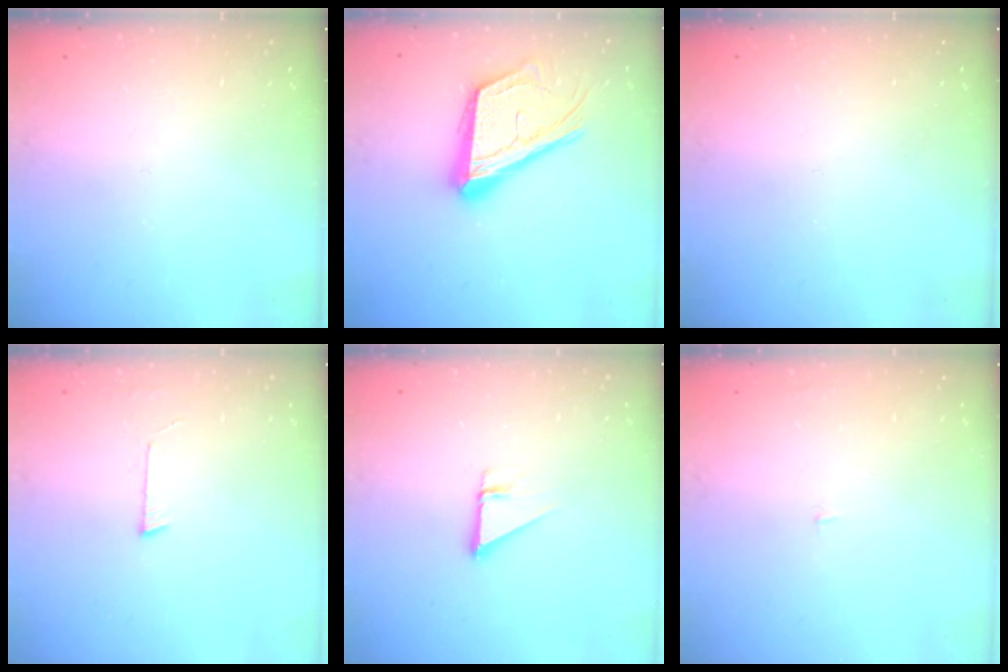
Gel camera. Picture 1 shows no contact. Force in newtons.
{"total": 19.7, "press": 19.6, "slide": 2.3}
{"total": 0.0}
{"total": 4.2, "press": 4.2, "slide": 0.4}
{"total": 2.7, "press": 2.7, "slide": 0.1}
{"total": 1.2, "press": 1.2, "slide": 0.1}